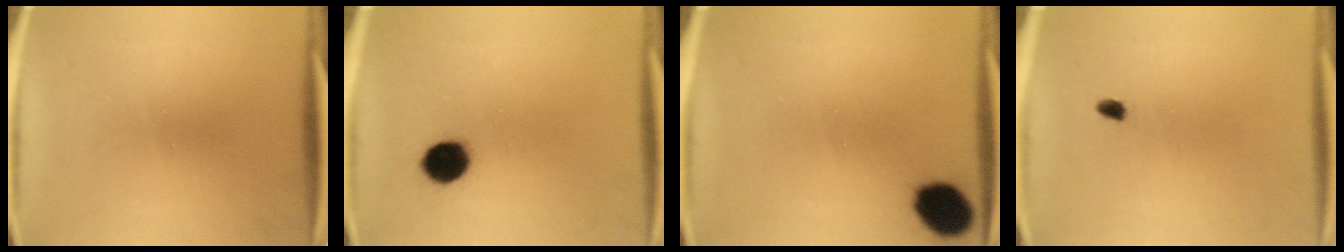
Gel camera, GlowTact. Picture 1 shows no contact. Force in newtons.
{"total": 7.3}
{"total": 9.8}
{"total": 1.2}